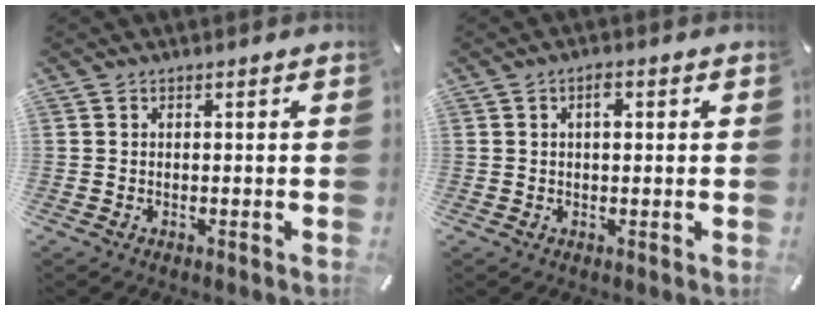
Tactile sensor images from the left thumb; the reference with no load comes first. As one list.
[{"total": 2.6, "force": [0.7, 1.3, 2.2], "torque": [-0.029, 0.001, 0.007]}]